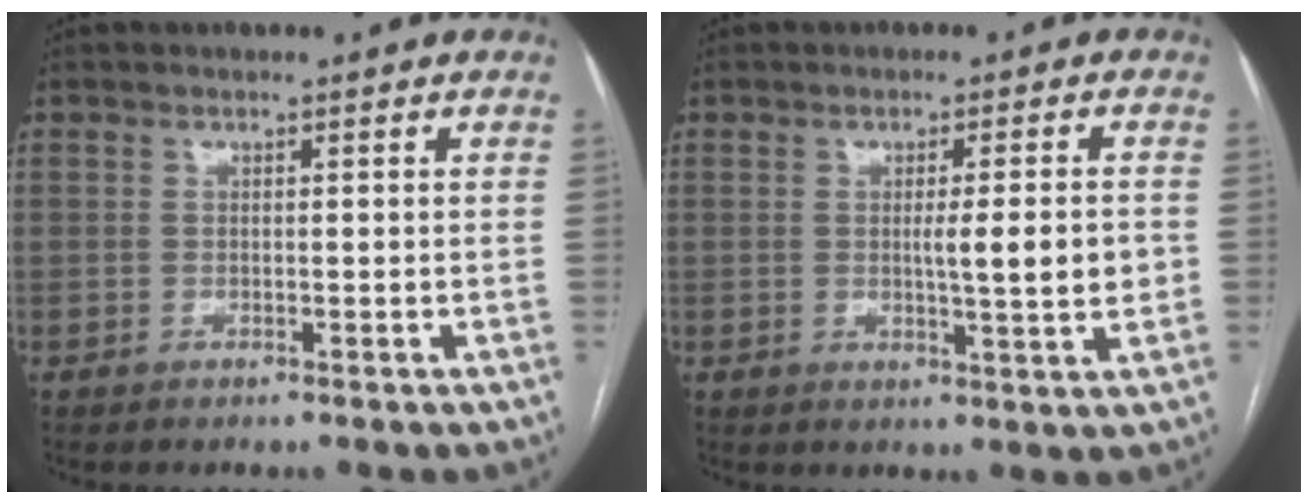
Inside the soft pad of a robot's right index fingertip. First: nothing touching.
{"total": 6.0, "force": [-0.2, 0.3, 6.0], "torque": [-0.089, -0.007, -0.003]}